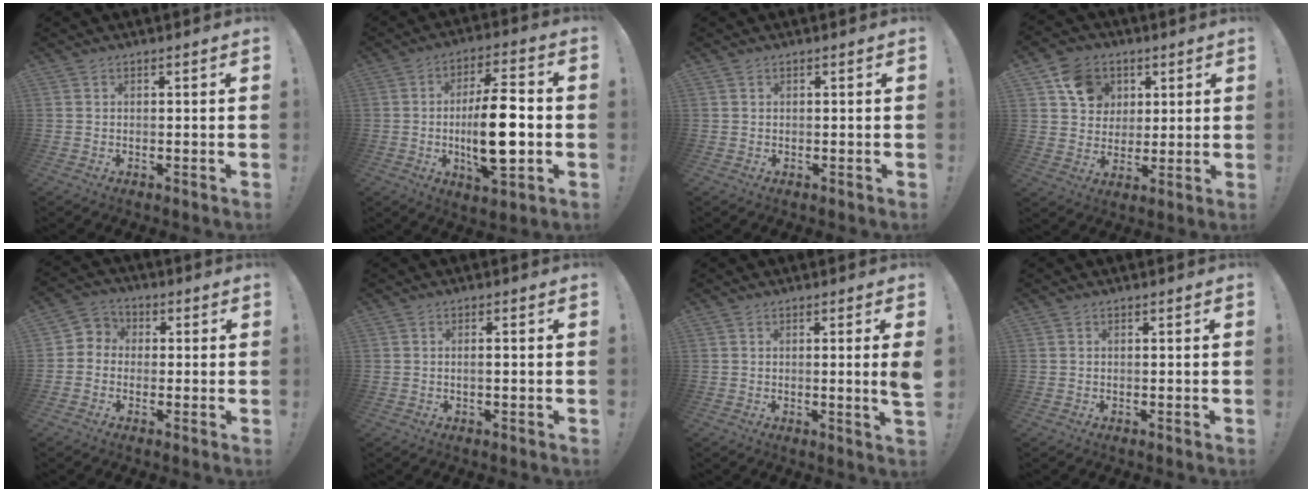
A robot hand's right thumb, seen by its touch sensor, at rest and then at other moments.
{"total": 16.4, "force": [-2.0, 5.2, 15.5], "torque": [-0.281, 0.003, -0.041]}
{"total": 0.0}
{"total": 11.8, "force": [5.0, 9.9, 4.0], "torque": [-0.051, -0.020, 0.100]}
{"total": 5.0, "force": [-1.8, 4.5, 1.3], "torque": [-0.018, 0.020, -0.032]}
{"total": 1.9, "force": [-0.2, 0.3, 1.8], "torque": [-0.031, 0.000, -0.006]}
{"total": 4.5, "force": [0.7, -0.5, 4.4], "torque": [-0.066, -0.011, 0.008]}
{"total": 0.0}